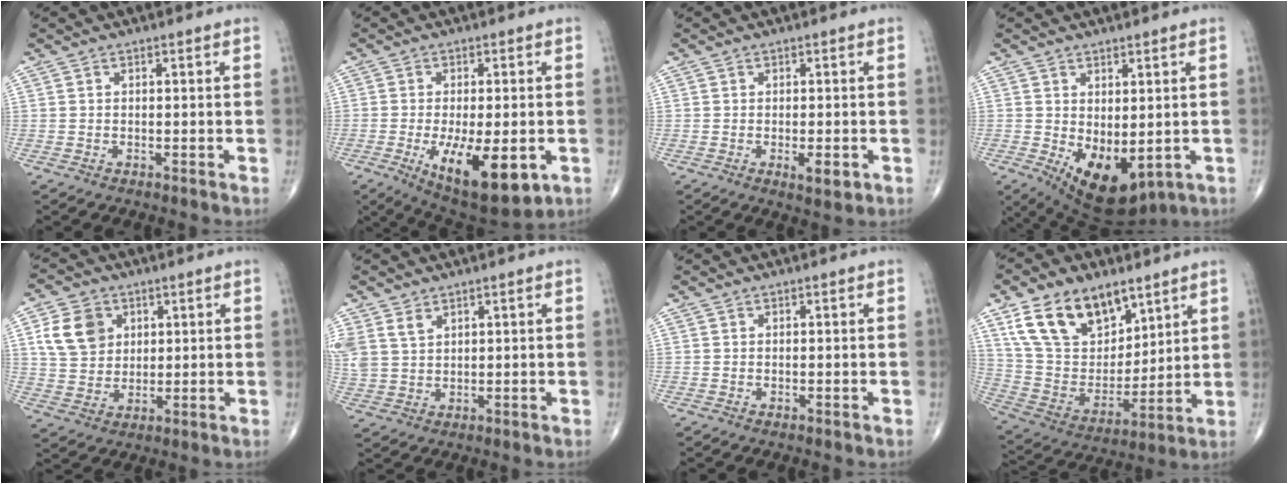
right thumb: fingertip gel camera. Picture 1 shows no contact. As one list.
[{"total": 14.7, "force": [-4.6, 5.9, 12.6], "torque": [-0.198, -0.019, -0.053]}, {"total": 3.3, "force": [-1.0, 1.3, 2.9], "torque": [-0.036, -0.005, -0.010]}, {"total": 10.6, "force": [-1.7, 5.6, 8.8], "torque": [-0.125, -0.013, 0.002]}, {"total": 9.5, "force": [3.3, 7.6, 4.7], "torque": [-0.066, -0.008, 0.066]}, {"total": 5.6, "force": [3.3, 3.7, 2.7], "torque": [-0.053, -0.007, 0.080]}, {"total": 0.0}, {"total": 19.7, "force": [11.4, 11.7, 11.0], "torque": [-0.155, -0.042, 0.221]}]